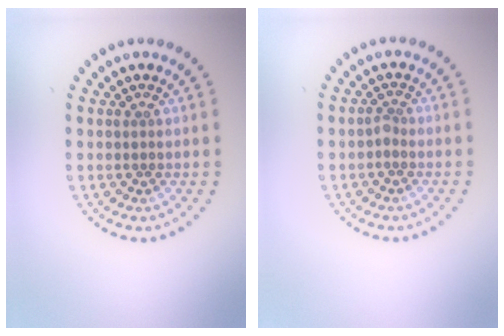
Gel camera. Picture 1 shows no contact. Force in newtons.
{"total": 0.7, "press": 0.5, "slide": 0.5}